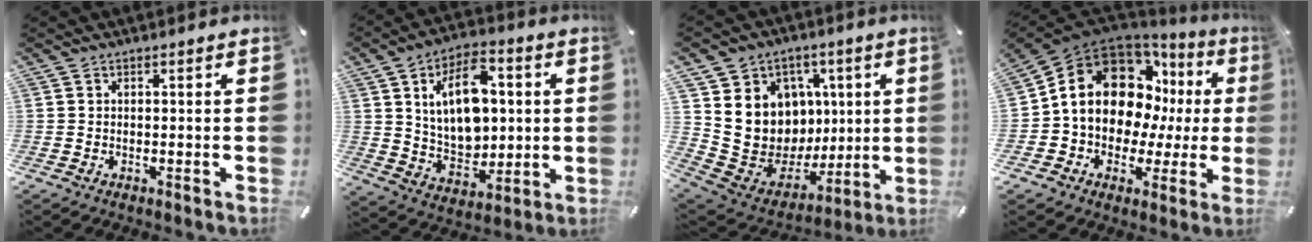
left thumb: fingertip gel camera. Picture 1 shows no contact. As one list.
[{"total": 15.5, "force": [3.6, 10.7, 10.6], "torque": [-0.183, 0.001, 0.062]}, {"total": 14.9, "force": [1.9, 14.3, 3.5], "torque": [-0.040, -0.040, 0.070]}, {"total": 17.2, "force": [4.5, 12.6, 10.7], "torque": [-0.195, -0.026, 0.079]}]